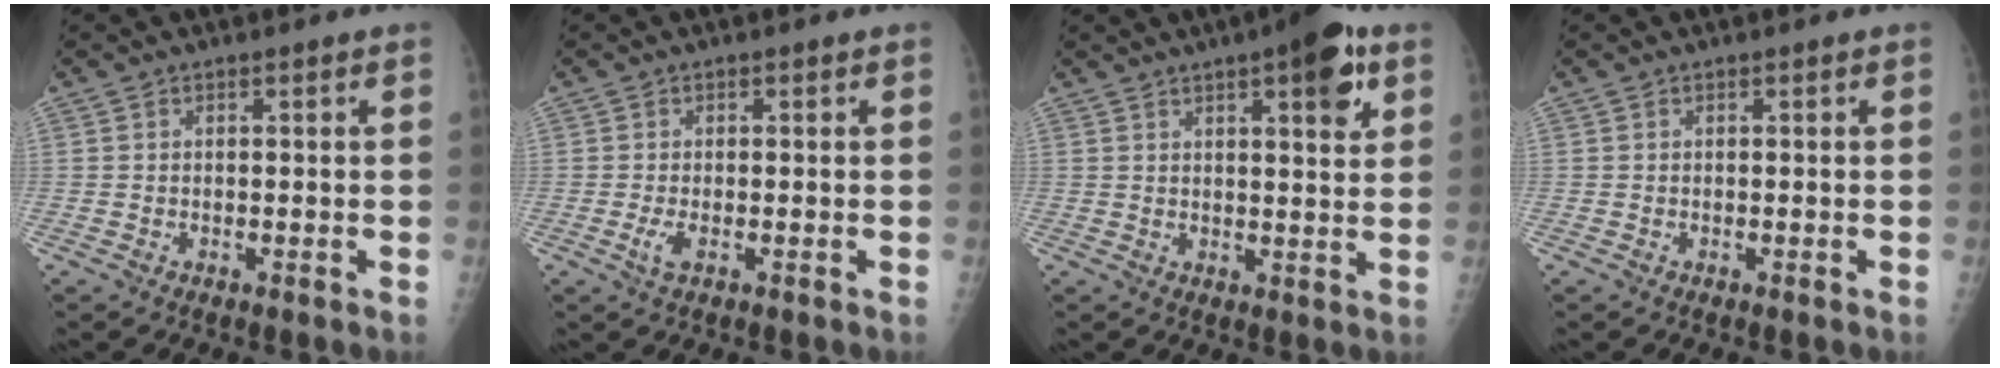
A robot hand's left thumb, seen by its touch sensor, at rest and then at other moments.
{"total": 2.0, "force": [-0.6, 0.7, 1.8], "torque": [-0.047, -0.007, -0.011]}
{"total": 9.8, "force": [4.9, 2.9, 8.0], "torque": [-0.091, -0.015, 0.061]}
{"total": 0.0}